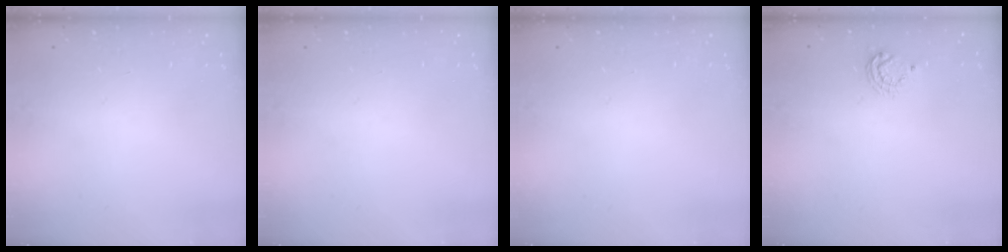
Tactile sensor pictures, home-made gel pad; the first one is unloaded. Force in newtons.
{"total": 0.0}
{"total": 0.0}
{"total": 6.9, "press": 6.8, "slide": 0.6}